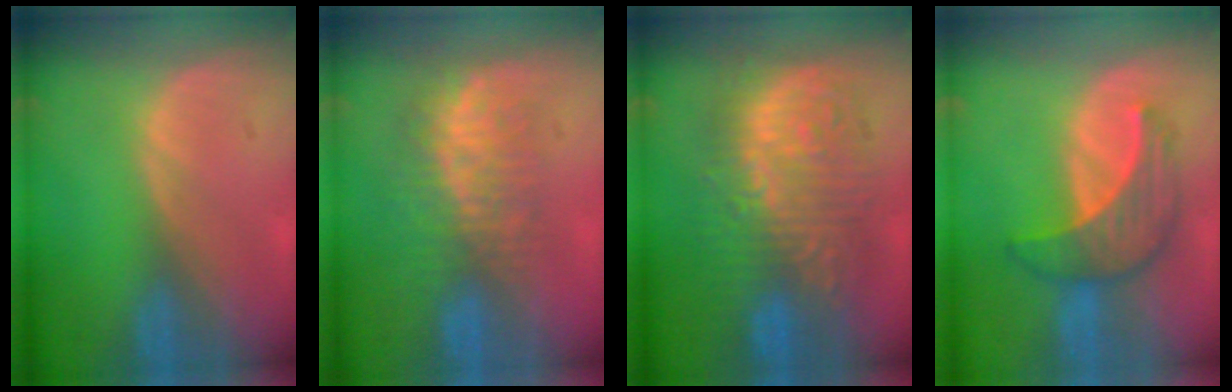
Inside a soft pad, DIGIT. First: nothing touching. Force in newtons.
{"total": 8.2, "press": 7.4, "slide": 3.5}
{"total": 12.7, "press": 12.7, "slide": 1.3}
{"total": 6.9, "press": 6.8, "slide": 1.0}